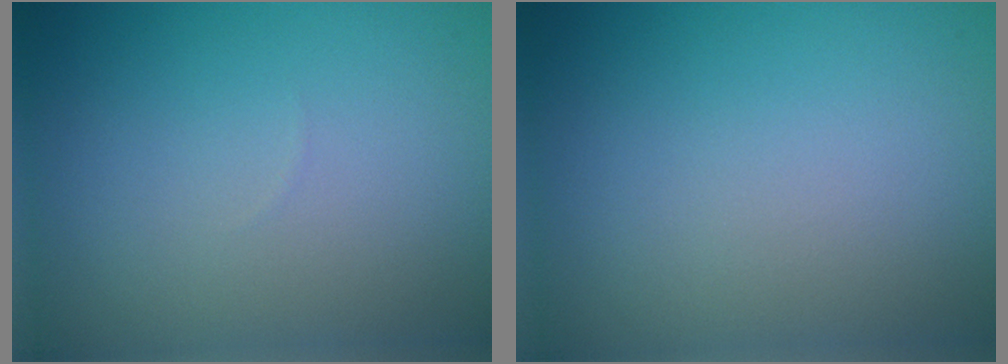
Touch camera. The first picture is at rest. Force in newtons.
{"total": 0.0}